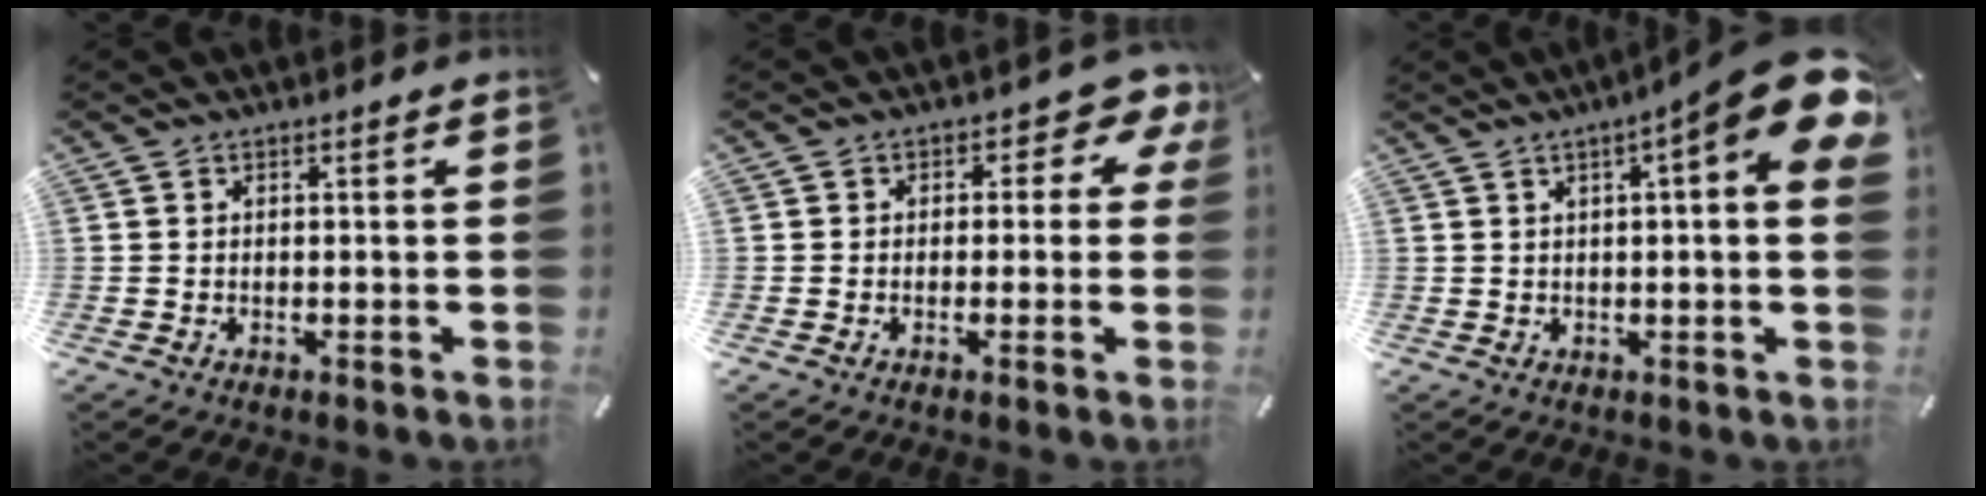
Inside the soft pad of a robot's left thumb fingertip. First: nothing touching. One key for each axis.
{"total": 5.6, "fx": 0.5, "fy": 3.9, "fz": 4.0, "tx": -0.045, "ty": -0.002, "tz": 0.002}
{"total": 11.4, "fx": 4.8, "fy": 1.4, "fz": 10.2, "tx": -0.143, "ty": -0.036, "tz": 0.076}